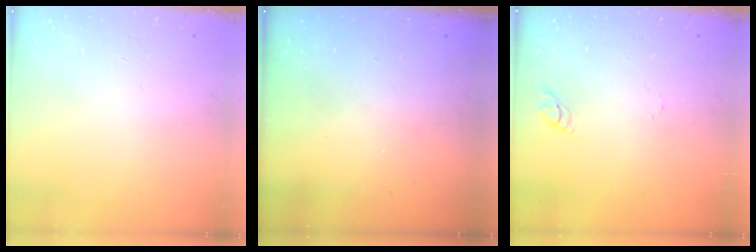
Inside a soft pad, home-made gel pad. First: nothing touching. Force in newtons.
{"total": 0.0}
{"total": 3.1, "press": 3.1, "slide": 0.3}